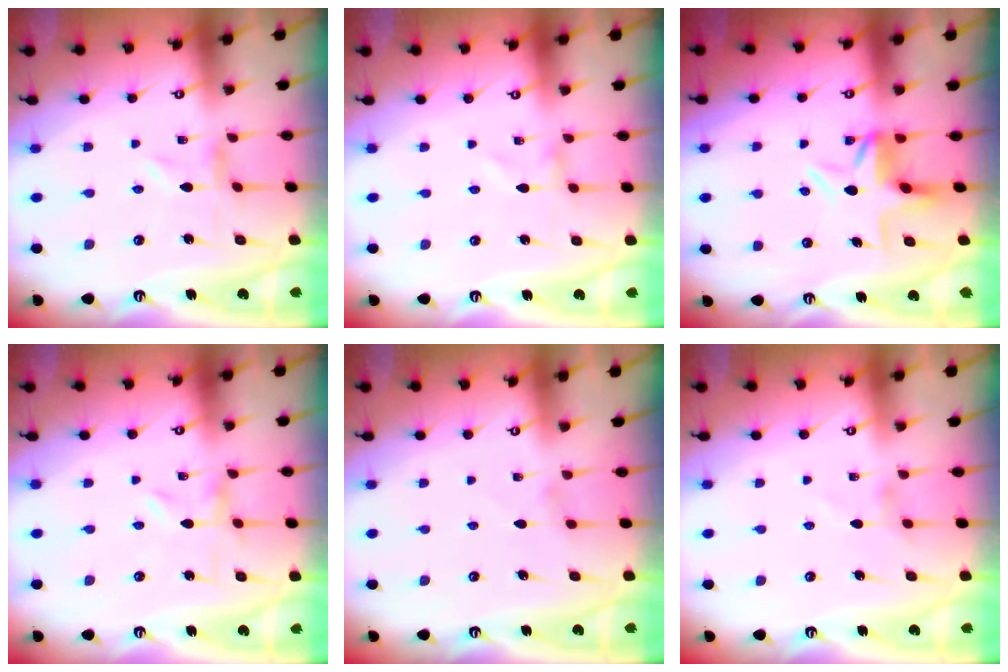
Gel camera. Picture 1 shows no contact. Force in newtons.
{"total": 0.0}
{"total": 6.8, "press": 6.5, "slide": 2.1}
{"total": 0.0}
{"total": 1.4, "press": 1.3, "slide": 0.3}
{"total": 2.5, "press": 2.5, "slide": 0.4}